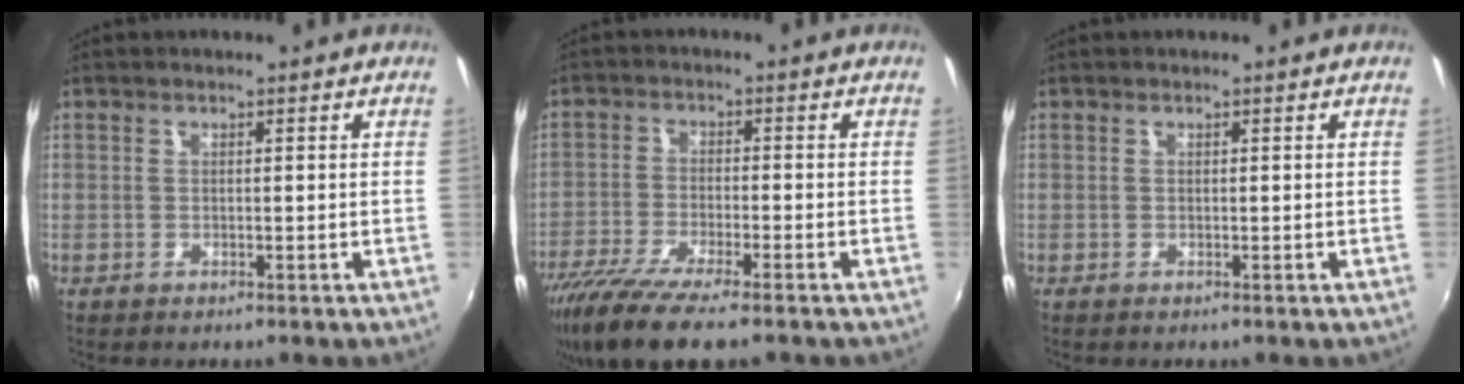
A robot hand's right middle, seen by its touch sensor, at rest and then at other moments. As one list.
[{"total": 11.7, "force": [-8.7, 2.0, 7.5], "torque": [-0.164, -0.044, -0.160]}, {"total": 0.0}]